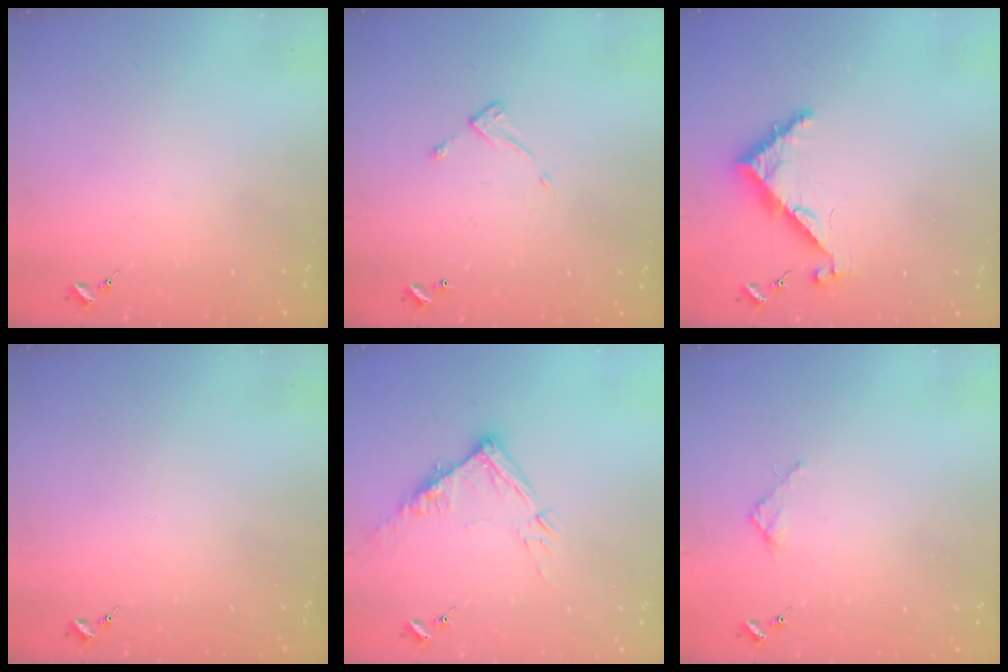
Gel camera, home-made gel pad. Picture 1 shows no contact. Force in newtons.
{"total": 5.5, "press": 5.5, "slide": 0.2}
{"total": 6.3, "press": 6.3, "slide": 0.5}
{"total": 0.0}
{"total": 12.1, "press": 12.1, "slide": 1.2}
{"total": 2.4, "press": 2.3, "slide": 0.3}